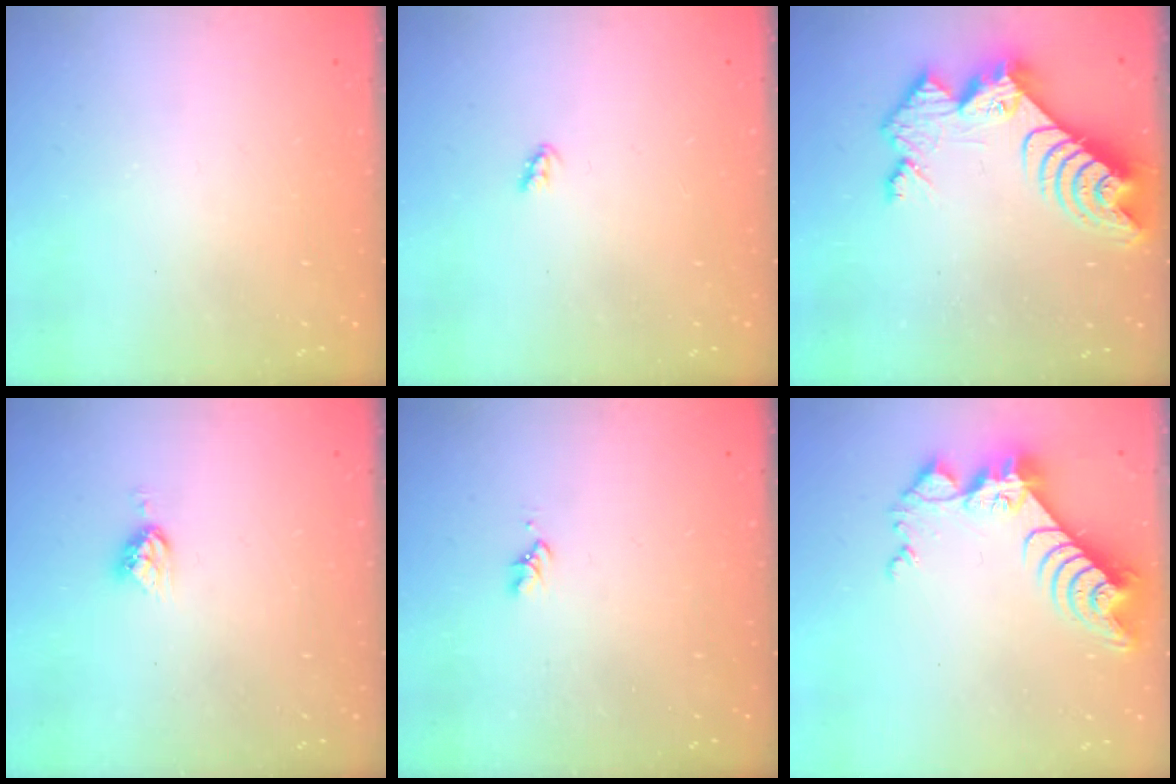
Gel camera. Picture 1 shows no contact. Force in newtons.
{"total": 2.5, "press": 2.5, "slide": 0.3}
{"total": 11.6, "press": 11.5, "slide": 1.1}
{"total": 4.5, "press": 4.4, "slide": 0.5}
{"total": 1.7, "press": 1.7, "slide": 0.3}
{"total": 10.3, "press": 10.3, "slide": 0.8}